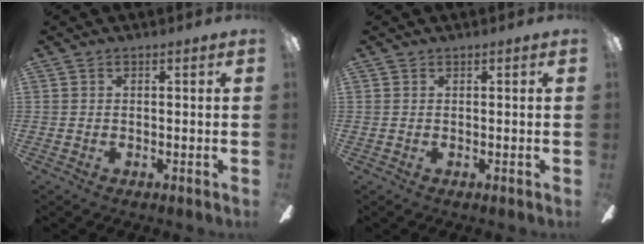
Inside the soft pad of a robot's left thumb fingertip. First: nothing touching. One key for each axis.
{"total": 0.0}